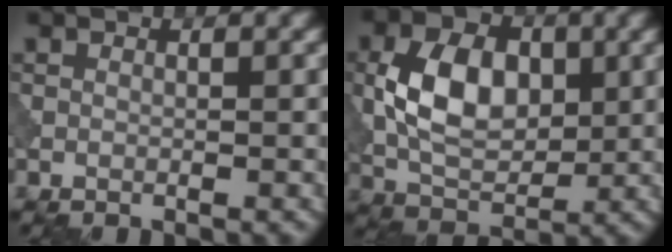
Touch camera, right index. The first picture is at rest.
{"total": 7.3, "force": [0.6, 4.8, 5.5], "torque": [-0.105, 0.001, 0.009]}